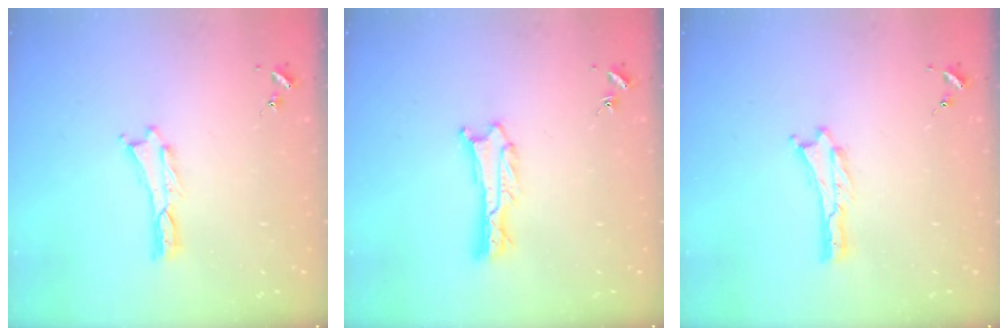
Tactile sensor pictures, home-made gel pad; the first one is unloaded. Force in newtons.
{"total": 0.9, "press": 0.9, "slide": 0.1}
{"total": 0.0}